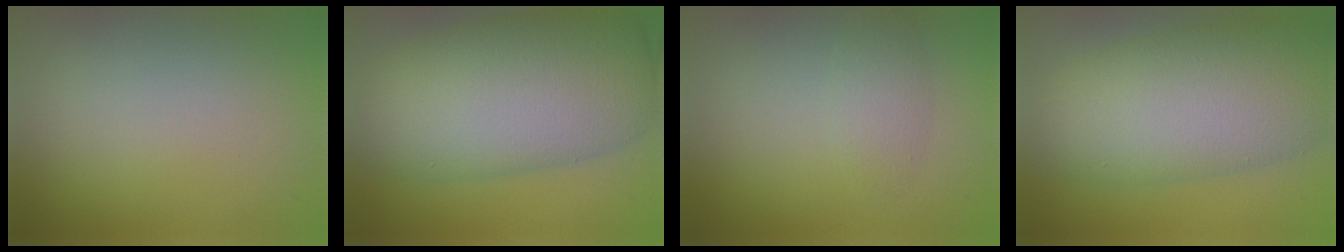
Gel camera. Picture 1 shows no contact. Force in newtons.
{"total": 12.8, "press": 12.8, "slide": 0.6}
{"total": 1.8, "press": 1.8, "slide": 0.2}
{"total": 11.2, "press": 11.2, "slide": 0.1}